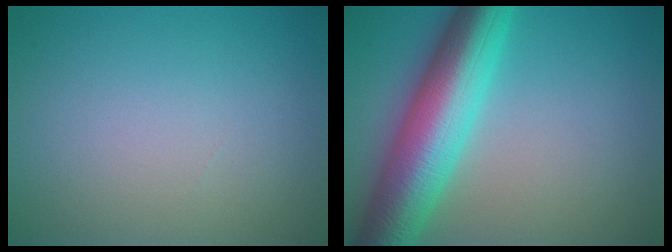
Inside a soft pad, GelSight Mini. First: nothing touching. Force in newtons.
{"total": 10.2, "press": 10.2, "slide": 0.0}